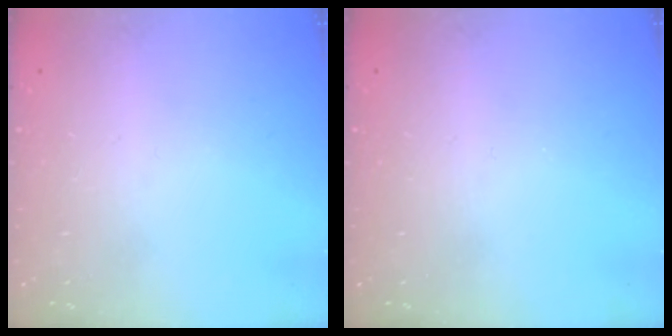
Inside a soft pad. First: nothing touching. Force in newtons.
{"total": 0.0}